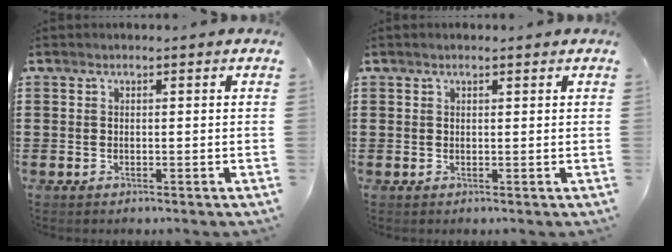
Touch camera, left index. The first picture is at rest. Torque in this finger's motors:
{"motor_torque": [2.14, 0.00, -0.20, -0.03]}